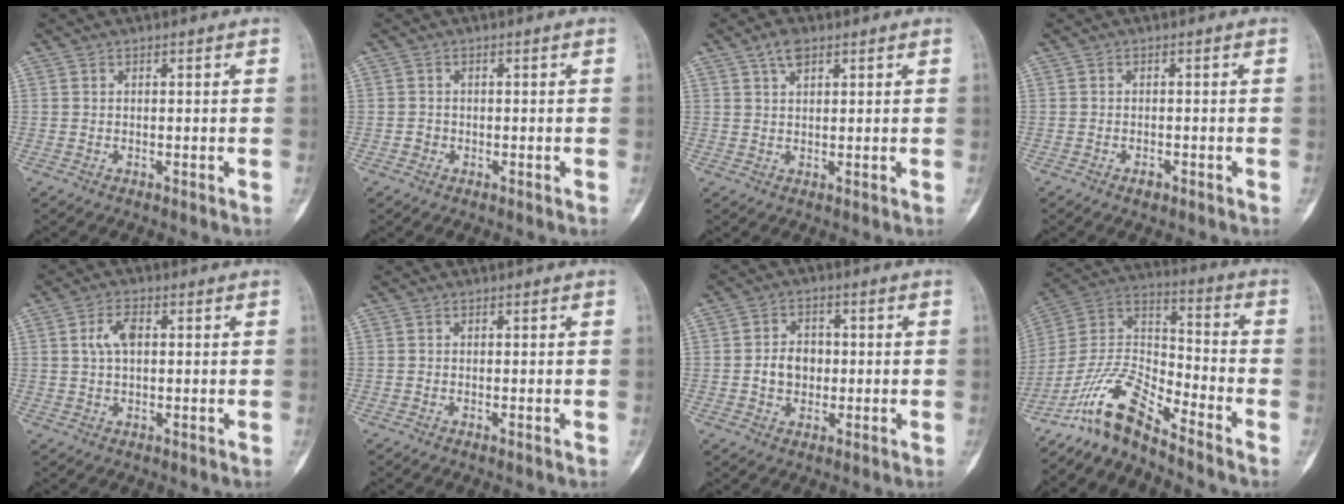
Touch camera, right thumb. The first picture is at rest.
{"total": 1.1, "force": [-0.4, 1.0, 0.2], "torque": [0.004, 0.006, -0.010]}
{"total": 3.3, "force": [2.0, 1.7, 2.1], "torque": [-0.032, -0.001, 0.037]}
{"total": 1.2, "force": [-0.7, 0.7, 0.7], "torque": [-0.012, 0.003, -0.011]}
{"total": 4.4, "force": [0.8, 2.3, 3.6], "torque": [-0.074, 0.006, 0.014]}
{"total": 0.0}
{"total": 5.6, "force": [-0.4, 4.5, 3.3], "torque": [-0.030, 0.014, -0.008]}
{"total": 11.5, "force": [-9.8, 2.4, 5.5], "torque": [-0.116, 0.087, -0.199]}